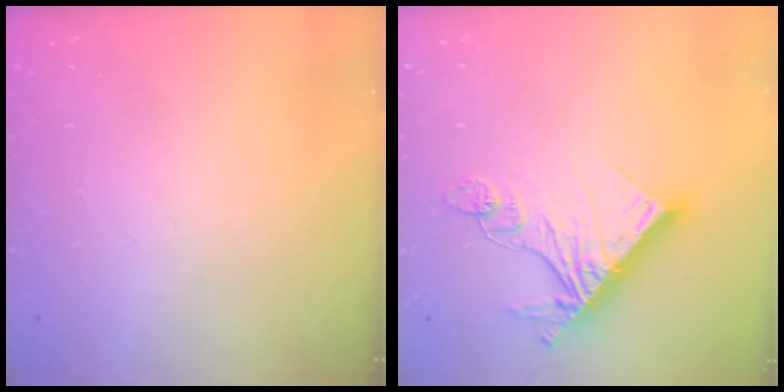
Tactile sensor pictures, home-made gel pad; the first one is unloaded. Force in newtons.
{"total": 15.4, "press": 15.3, "slide": 0.9}